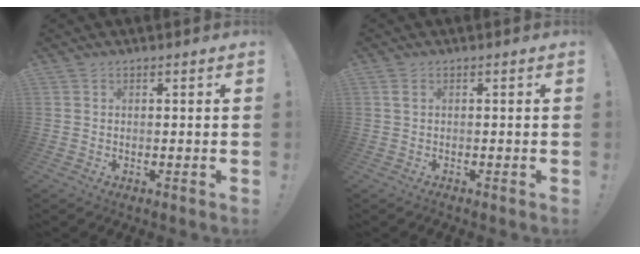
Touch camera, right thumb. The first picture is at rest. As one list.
[{"total": 0.7, "force": [0.0, 0.4, 0.6], "torque": [-0.011, 0.002, 0.000]}]